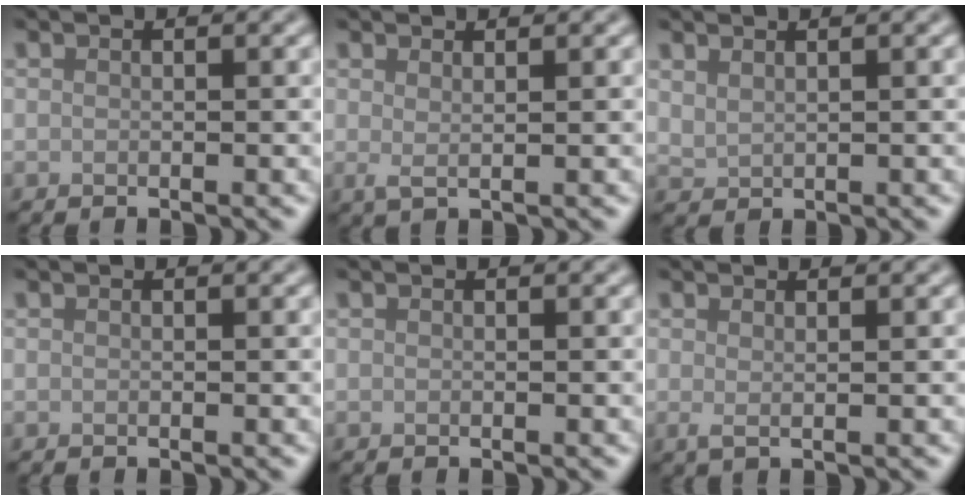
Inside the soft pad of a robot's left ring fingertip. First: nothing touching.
{"total": 1.3, "force": [0.6, 0.4, 1.1], "torque": [-0.017, -0.004, 0.010]}
{"total": 1.0, "force": [0.9, 0.3, 0.3], "torque": [-0.012, -0.001, 0.024]}
{"total": 0.0}
{"total": 0.0}
{"total": 1.1, "force": [0.3, 0.4, 0.9], "torque": [-0.013, -0.003, 0.005]}